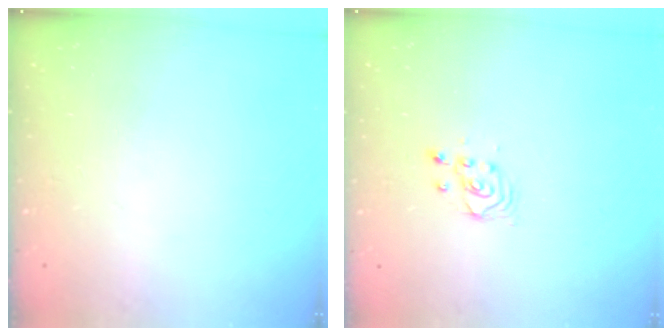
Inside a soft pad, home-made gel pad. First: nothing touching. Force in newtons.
{"total": 2.4, "press": 2.4, "slide": 0.2}